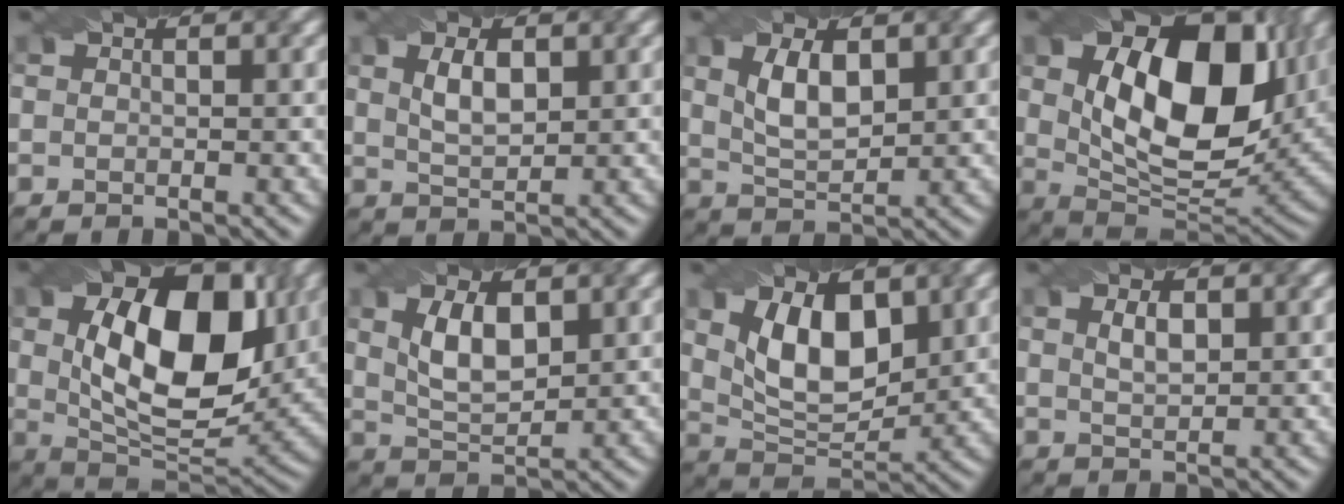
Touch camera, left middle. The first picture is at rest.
{"total": 2.8, "force": [0.7, 1.3, 2.4], "torque": [-0.054, 0.007, 0.019]}
{"total": 3.9, "force": [1.0, 1.8, 3.3], "torque": [-0.076, 0.004, 0.026]}
{"total": 13.7, "force": [3.4, 8.0, 10.6], "torque": [-0.185, -0.001, 0.066]}
{"total": 12.6, "force": [2.4, 7.1, 10.1], "torque": [-0.167, 0.002, 0.043]}
{"total": 4.3, "force": [1.1, 2.1, 3.6], "torque": [-0.082, 0.004, 0.026]}
{"total": 7.0, "force": [2.0, 3.8, 5.6], "torque": [-0.106, 0.003, 0.037]}
{"total": 1.7, "force": [0.4, 0.7, 1.4], "torque": [-0.032, 0.006, 0.014]}